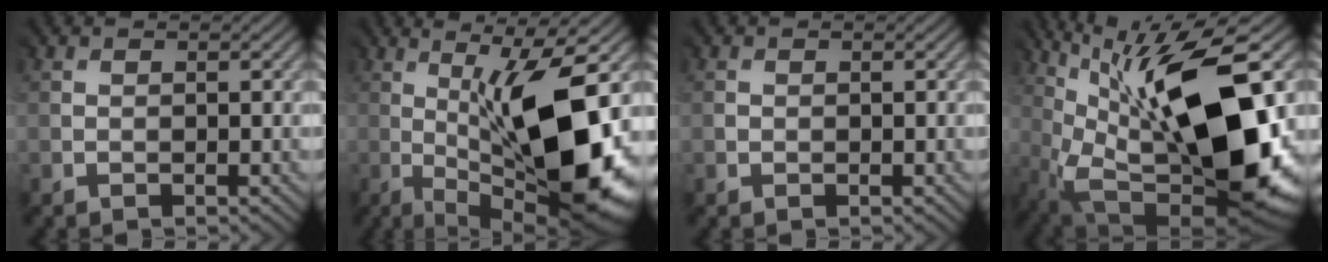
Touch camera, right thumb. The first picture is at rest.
{"total": 15.3, "force": [-0.6, 4.4, 14.7], "torque": [-0.211, 0.007, -0.014]}
{"total": 0.5, "force": [-0.1, 0.5, -0.2], "torque": [0.004, -0.005, -0.003]}
{"total": 16.8, "force": [3.1, 6.0, 15.3], "torque": [-0.255, 0.018, 0.053]}